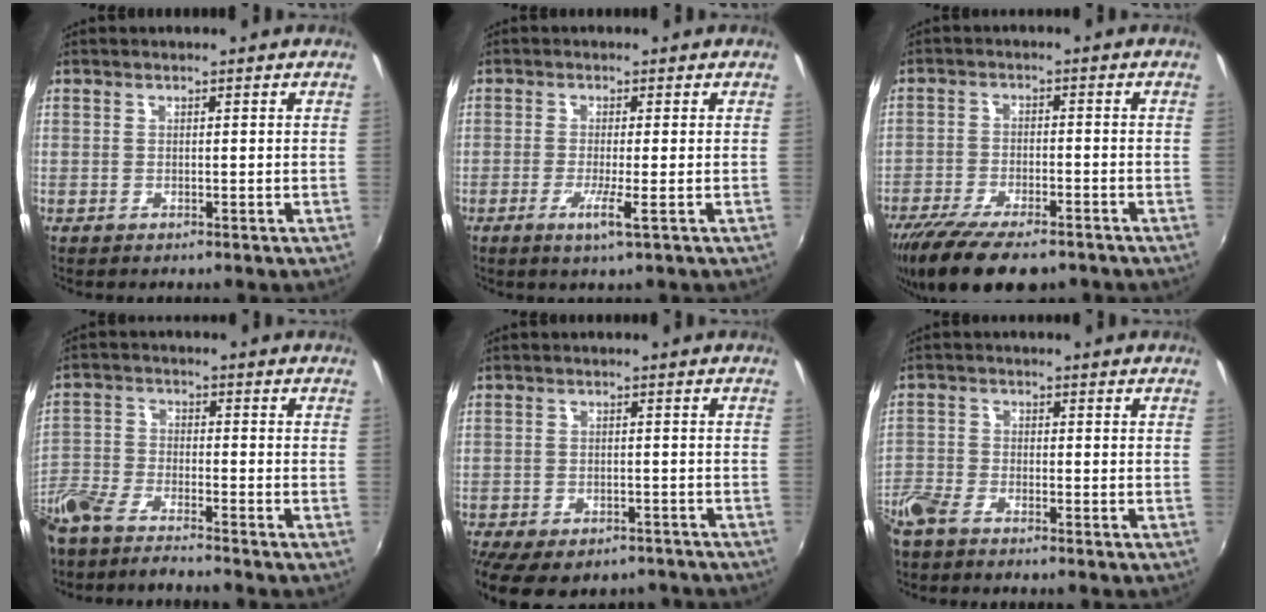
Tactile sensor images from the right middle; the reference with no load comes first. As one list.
[{"total": 3.3, "force": [-1.3, -0.6, 3.0], "torque": [-0.065, -0.012, -0.030]}, {"total": 14.0, "force": [-10.7, 4.4, 7.9], "torque": [-0.171, -0.043, -0.179]}, {"total": 10.2, "force": [-8.9, 1.5, 4.8], "torque": [-0.121, -0.022, -0.174]}, {"total": 13.4, "force": [-10.3, 5.9, 6.3], "torque": [-0.136, -0.027, -0.141]}, {"total": 5.2, "force": [-4.5, 1.6, 2.2], "torque": [-0.060, -0.014, -0.096]}]